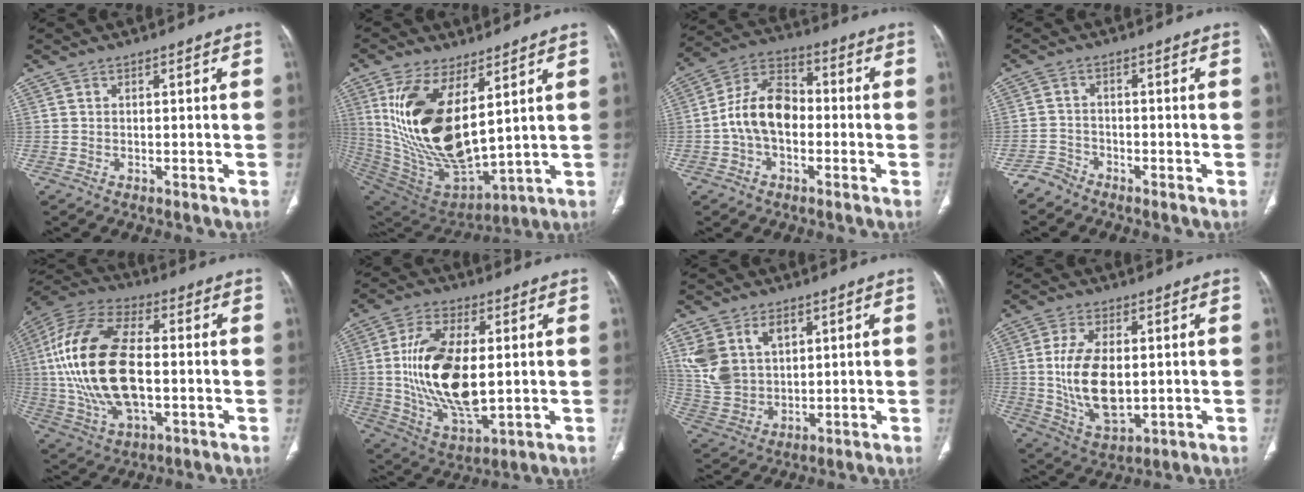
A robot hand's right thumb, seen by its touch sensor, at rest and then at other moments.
{"total": 21.8, "force": [6.4, 10.1, 18.2], "torque": [-0.344, -0.038, 0.145]}
{"total": 11.5, "force": [-1.5, 7.6, 8.5], "torque": [-0.143, 0.038, -0.040]}
{"total": 2.8, "force": [-2.6, 1.1, -0.3], "torque": [0.011, 0.004, -0.056]}
{"total": 23.8, "force": [-0.2, 12.5, 20.2], "torque": [-0.420, 0.007, -0.003]}
{"total": 19.0, "force": [1.1, 9.5, 16.4], "torque": [-0.301, -0.014, 0.030]}
{"total": 12.0, "force": [4.7, 8.2, 7.3], "torque": [-0.129, -0.006, 0.108]}
{"total": 13.5, "force": [0.4, 7.3, 11.3], "torque": [-0.208, -0.015, 0.021]}